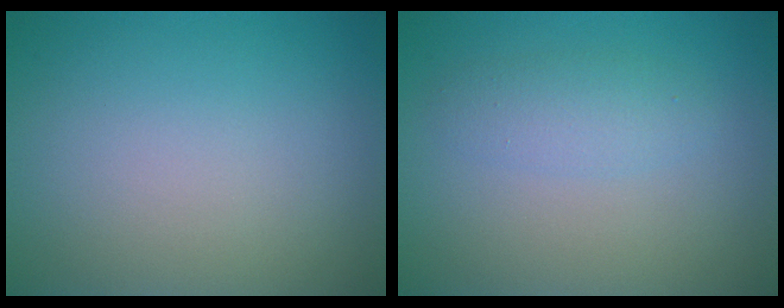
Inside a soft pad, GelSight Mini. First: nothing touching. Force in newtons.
{"total": 1.0, "press": 1.0, "slide": 0.0}